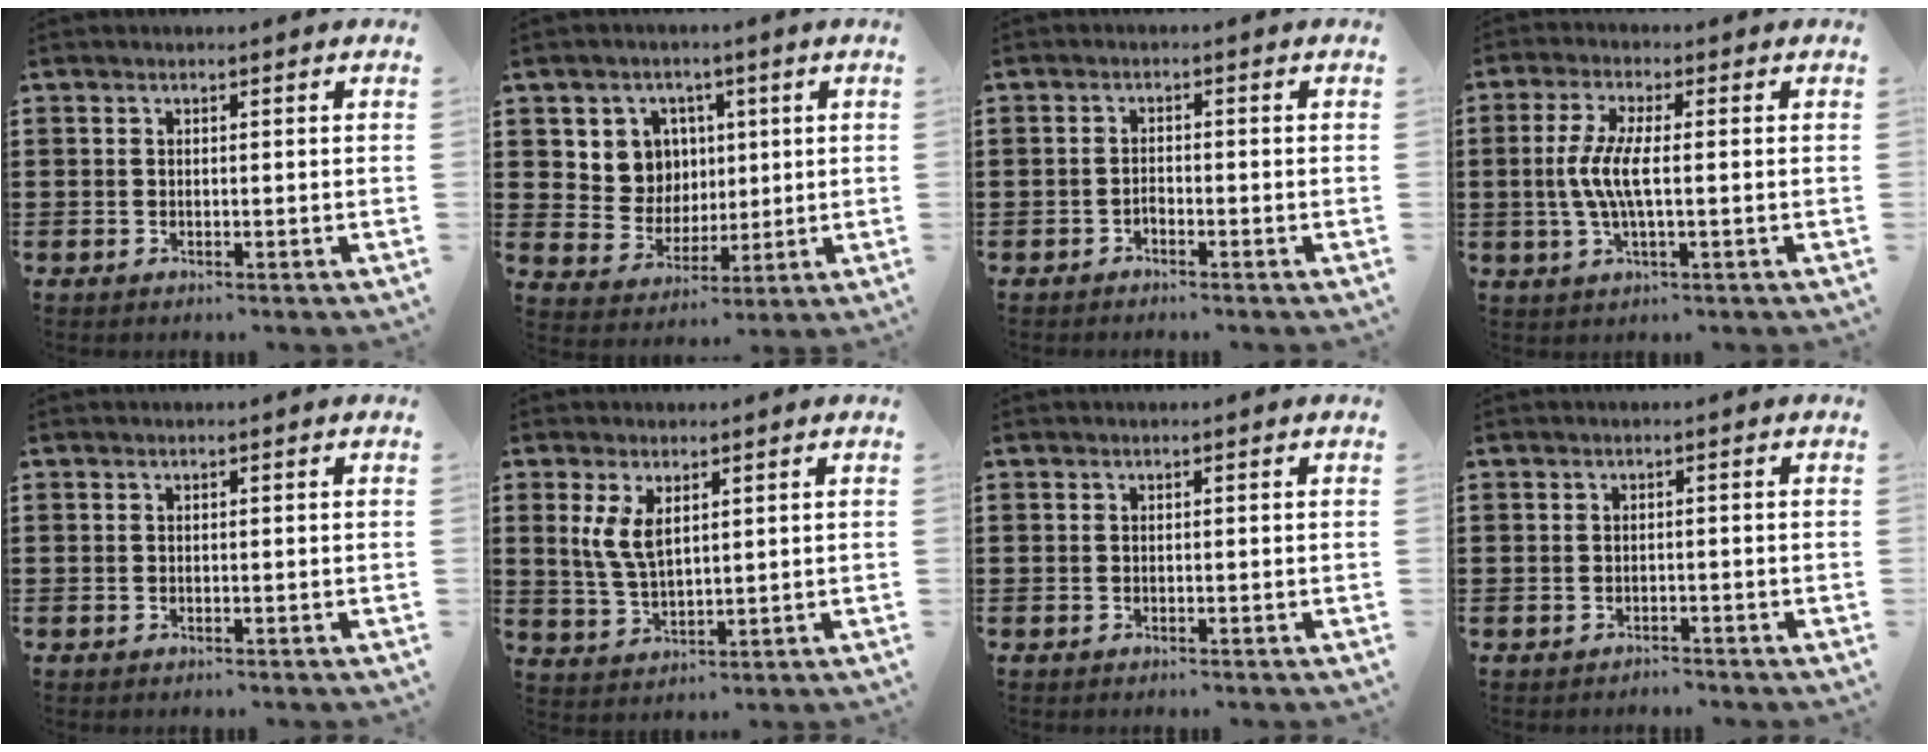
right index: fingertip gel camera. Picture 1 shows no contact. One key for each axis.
{"total": 7.5, "fx": 2.5, "fy": 6.8, "fz": 2.1, "tx": -0.069, "ty": 0.007, "tz": 0.048}
{"total": 1.2, "fx": -1.0, "fy": 0.5, "fz": 0.3, "tx": -0.010, "ty": -0.001, "tz": -0.020}
{"total": 6.0, "fx": -0.6, "fy": 1.3, "fz": 5.8, "tx": -0.132, "ty": -0.008, "tz": -0.022}
{"total": 0.0}
{"total": 5.3, "fx": 2.0, "fy": 2.6, "fz": 4.2, "tx": -0.097, "ty": 0.003, "tz": 0.033}
{"total": 0.0}
{"total": 0.9, "fx": -0.9, "fy": 0.2, "fz": -0.1, "tx": -0.001, "ty": 0.005, "tz": -0.021}